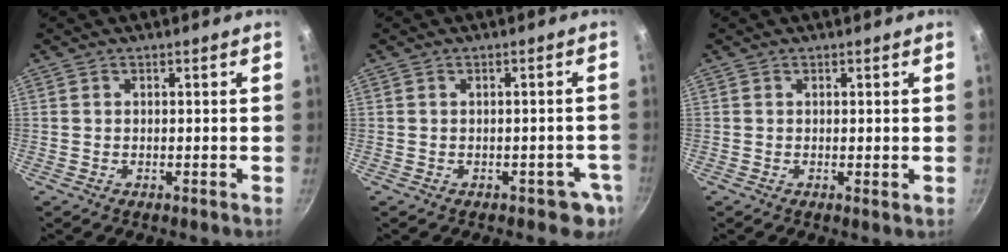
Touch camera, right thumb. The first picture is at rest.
{"total": 4.0, "force": [-1.5, 2.6, 2.5], "torque": [0.001, 0.017, -0.006]}
{"total": 0.7, "force": [0.2, 0.2, 0.7], "torque": [-0.011, -0.004, 0.001]}